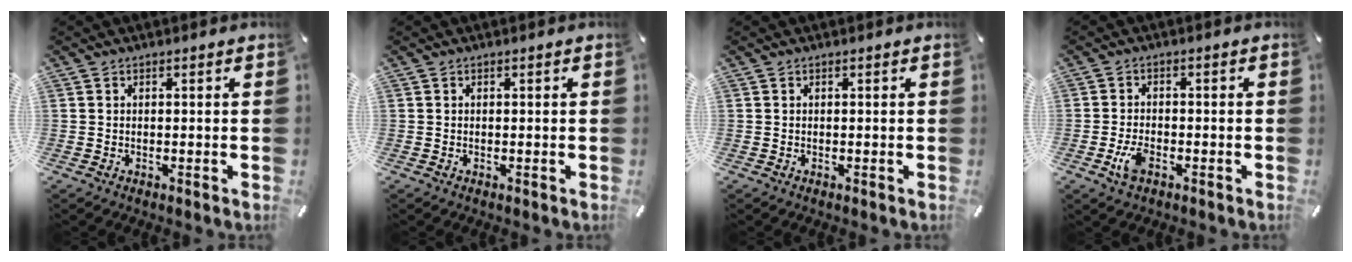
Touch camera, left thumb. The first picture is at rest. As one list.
[{"total": 0.0}, {"total": 0.0}, {"total": 4.6, "force": [-2.0, 2.5, 3.3], "torque": [-0.078, 0.002, -0.041]}]